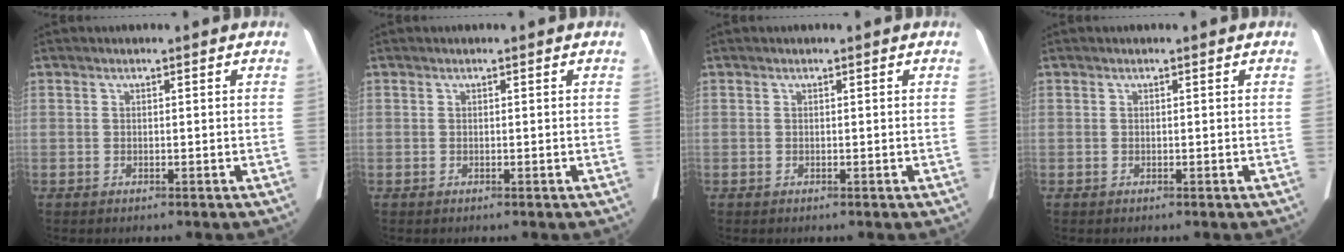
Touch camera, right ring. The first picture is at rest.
{"total": 0.0}
{"total": 0.0}
{"total": 0.0}